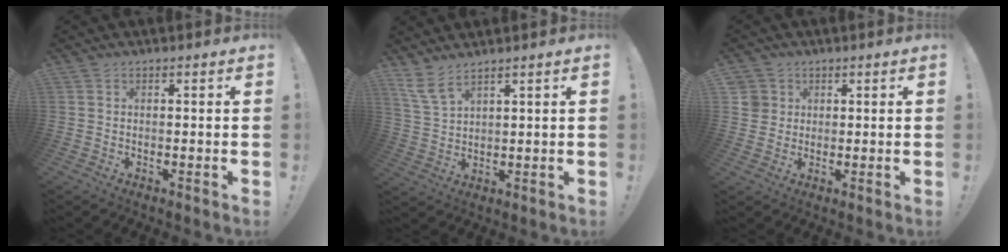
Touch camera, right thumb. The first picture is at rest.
{"total": 6.3, "force": [4.8, 1.5, 3.8], "torque": [-0.076, -0.022, 0.092]}
{"total": 4.3, "force": [1.2, 4.0, 0.7], "torque": [-0.010, 0.000, 0.025]}